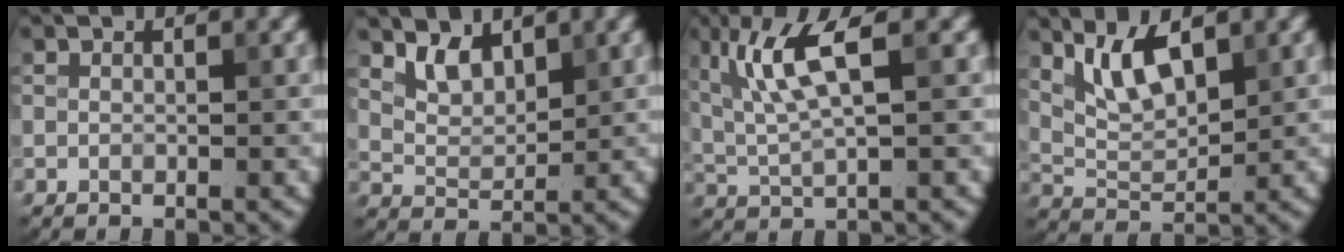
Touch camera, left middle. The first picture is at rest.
{"total": 2.8, "force": [2.0, 1.5, 1.4], "torque": [-0.032, -0.008, 0.038]}
{"total": 5.4, "force": [1.8, 1.2, 5.0], "torque": [-0.104, 0.001, 0.039]}
{"total": 4.4, "force": [2.5, 1.6, 3.3], "torque": [-0.071, -0.006, 0.053]}